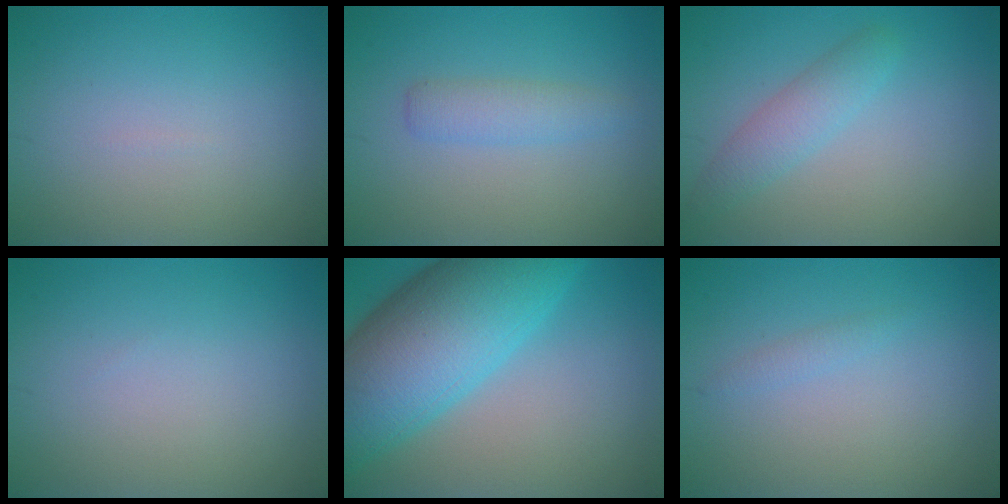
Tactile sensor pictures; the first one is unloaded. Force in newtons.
{"total": 2.1, "press": 2.1, "slide": 0.1}
{"total": 2.5, "press": 2.5, "slide": 0.1}
{"total": 0.0}
{"total": 13.3, "press": 13.3, "slide": 0.4}
{"total": 0.8, "press": 0.8, "slide": 0.1}